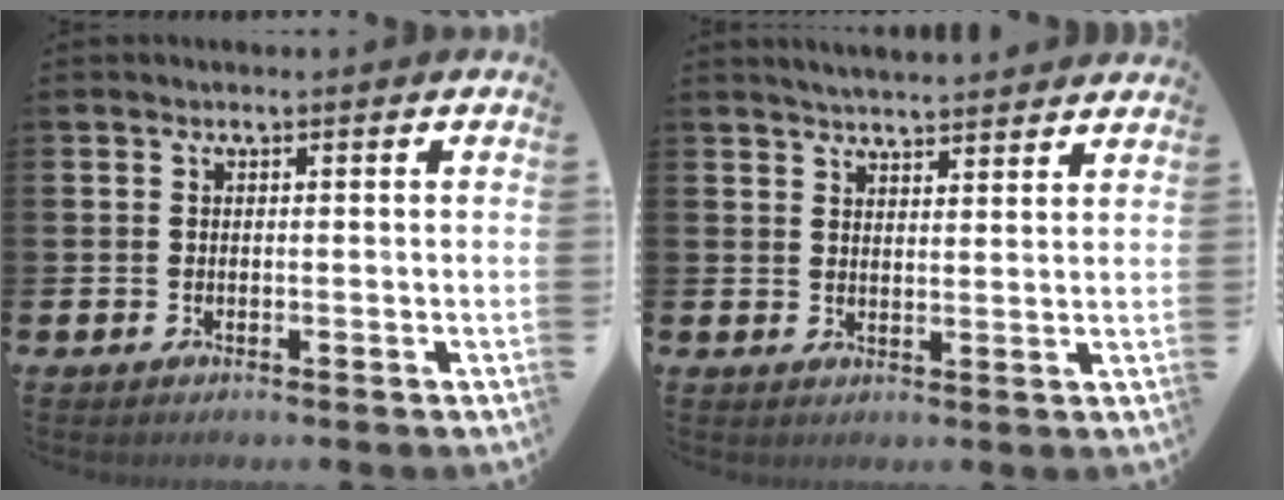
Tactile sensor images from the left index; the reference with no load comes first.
{"total": 4.0, "force": [4.0, -0.1, 0.2], "torque": [-0.010, -0.024, 0.071]}